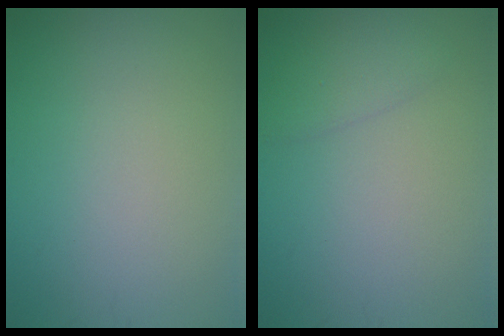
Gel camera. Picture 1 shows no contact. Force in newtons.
{"total": 1.5, "press": 1.5, "slide": 0.2}